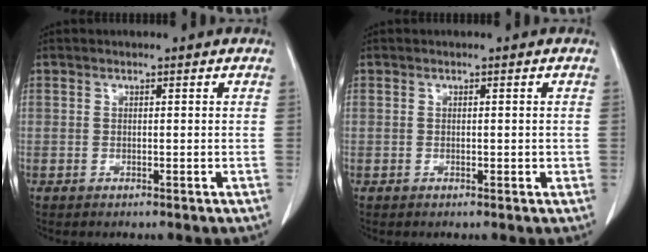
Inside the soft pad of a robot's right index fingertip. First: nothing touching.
{"total": 1.0, "force": [0.0, 0.6, 0.7], "torque": [-0.008, 0.003, 0.000]}